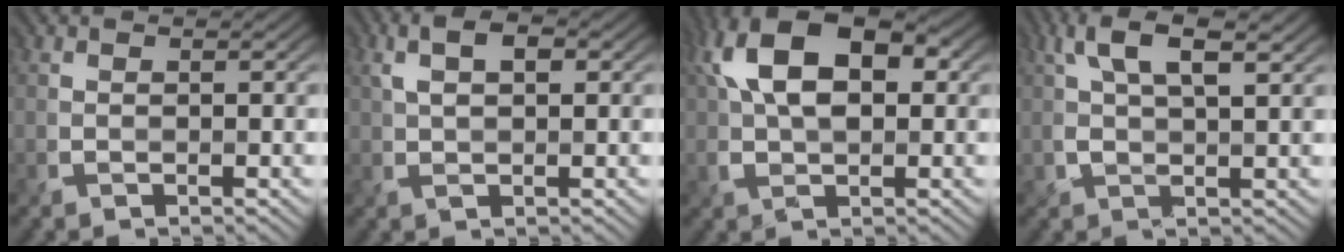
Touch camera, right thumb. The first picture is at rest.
{"total": 4.3, "force": [1.2, 2.1, 3.6], "torque": [-0.077, 0.007, 0.016]}
{"total": 11.4, "force": [2.9, 6.3, 9.1], "torque": [-0.182, 0.020, 0.038]}
{"total": 6.6, "force": [2.8, 2.1, 5.6], "torque": [-0.120, 0.012, 0.050]}